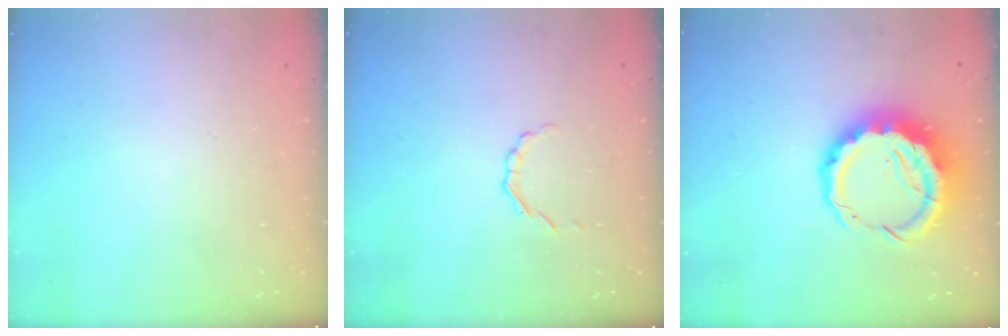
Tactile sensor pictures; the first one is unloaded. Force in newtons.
{"total": 1.7, "press": 1.6, "slide": 0.6}
{"total": 12.5, "press": 12.2, "slide": 3.1}